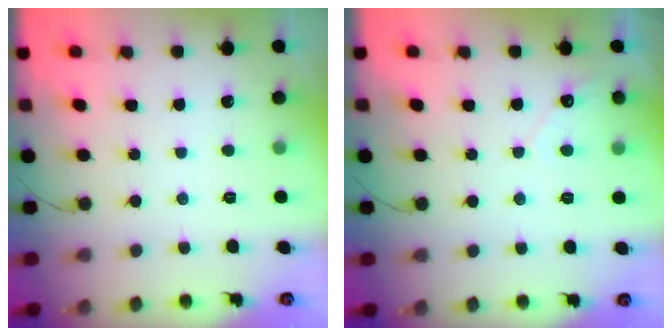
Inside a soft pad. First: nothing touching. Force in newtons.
{"total": 2.8, "press": 2.8, "slide": 0.2}